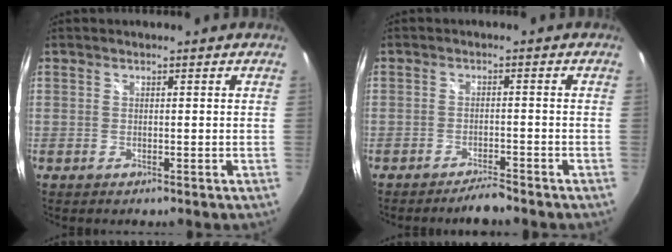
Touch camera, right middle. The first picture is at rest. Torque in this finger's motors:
{"motor_torque": [-0.02, 0.01, 0.00, 0.00]}